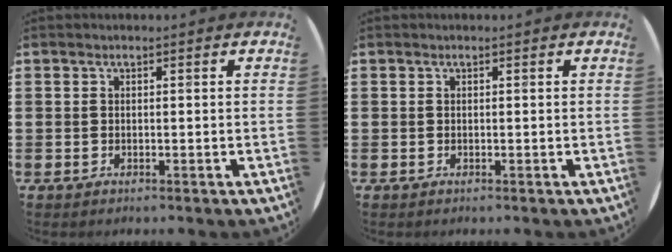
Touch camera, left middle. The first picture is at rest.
{"total": 0.0}